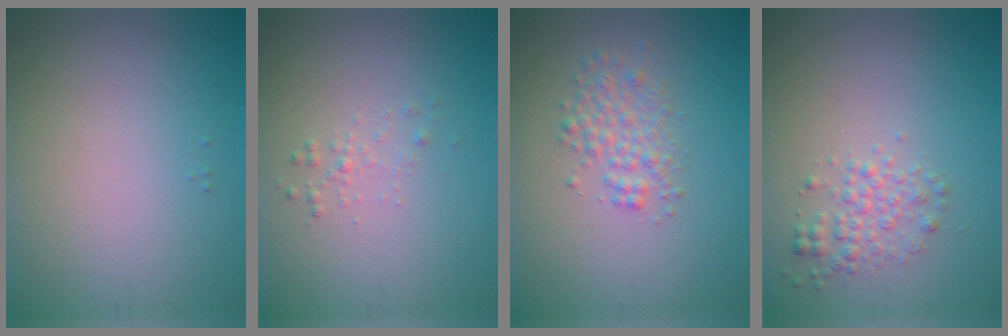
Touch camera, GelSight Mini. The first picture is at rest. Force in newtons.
{"total": 0.9, "press": 0.9, "slide": 0.0}
{"total": 2.5, "press": 2.5, "slide": 0.0}
{"total": 2.2, "press": 2.2, "slide": 0.1}